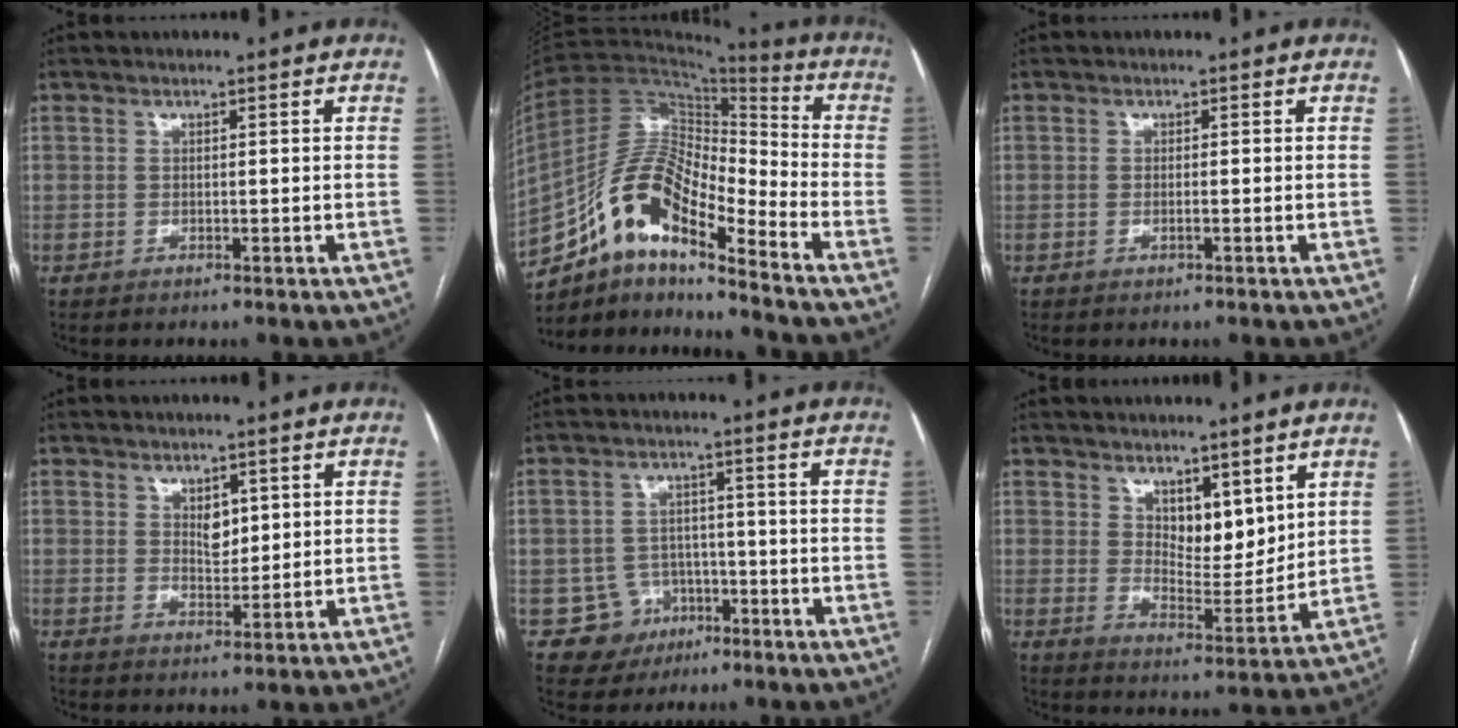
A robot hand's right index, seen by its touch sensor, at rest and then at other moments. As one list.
[{"total": 15.4, "force": [-9.9, 3.9, 11.1], "torque": [-0.207, 0.032, -0.172]}, {"total": 0.7, "force": [-0.3, 0.0, 0.7], "torque": [-0.015, 0.000, -0.003]}, {"total": 3.1, "force": [1.3, 1.8, 2.2], "torque": [-0.034, -0.003, 0.024]}, {"total": 6.1, "force": [-2.5, 5.5, 0.2], "torque": [0.006, 0.015, -0.030]}, {"total": 7.4, "force": [4.4, 3.4, 4.9], "torque": [-0.079, -0.012, 0.085]}]